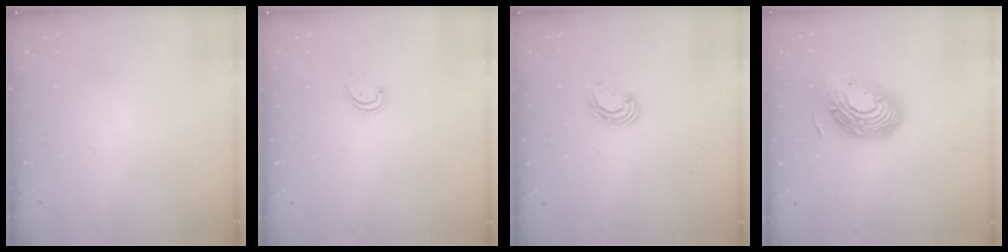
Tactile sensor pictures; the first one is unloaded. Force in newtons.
{"total": 1.9, "press": 1.9, "slide": 0.2}
{"total": 3.8, "press": 3.8, "slide": 0.1}
{"total": 15.3, "press": 15.2, "slide": 1.1}